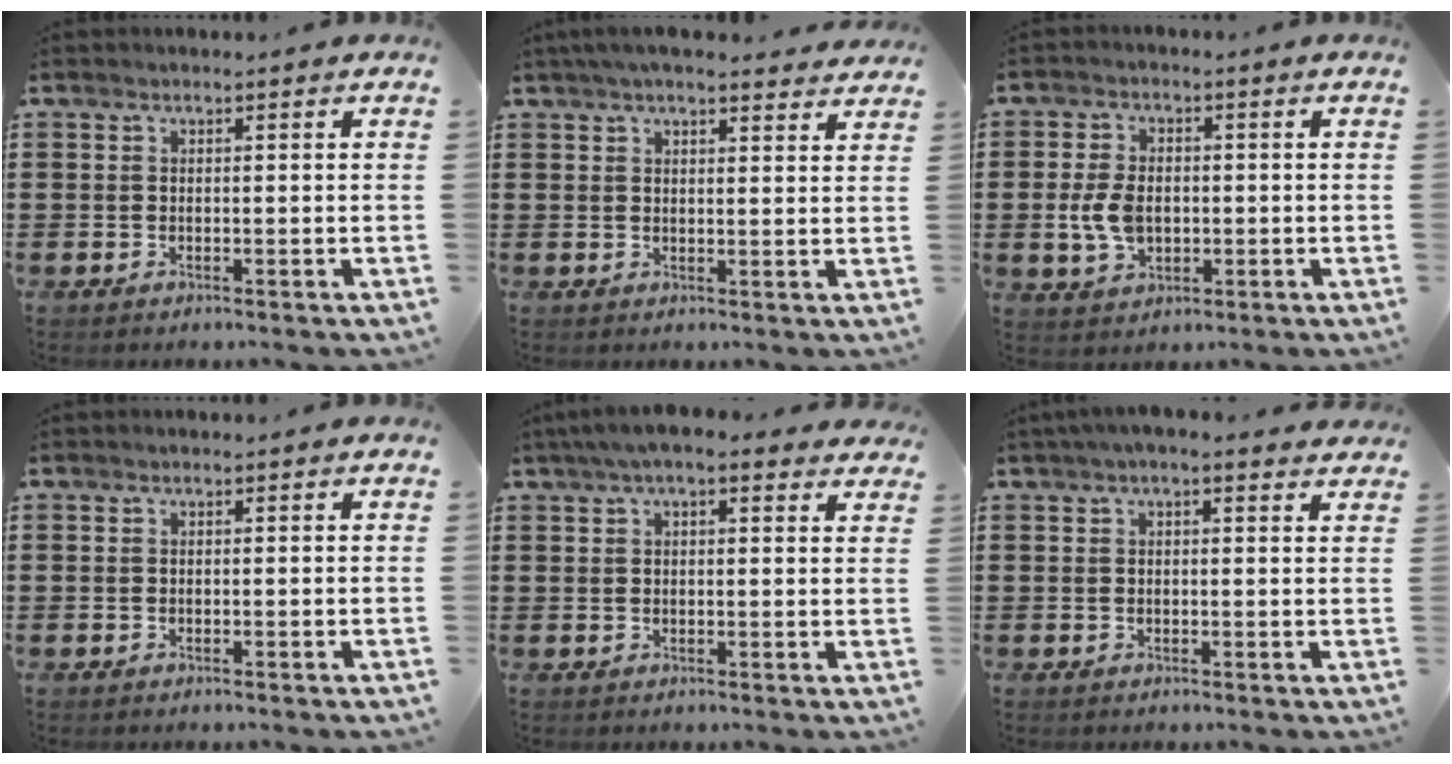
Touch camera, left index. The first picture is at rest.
{"total": 4.2, "force": [3.7, 0.8, 1.9], "torque": [-0.045, -0.001, 0.067]}
{"total": 6.1, "force": [-0.4, 4.0, 4.5], "torque": [-0.115, 0.001, -0.013]}
{"total": 0.0}
{"total": 4.7, "force": [3.3, 1.3, 3.0], "torque": [-0.066, 0.003, 0.059]}
{"total": 2.2, "force": [1.4, 0.9, 1.5], "torque": [-0.032, 0.009, 0.024]}